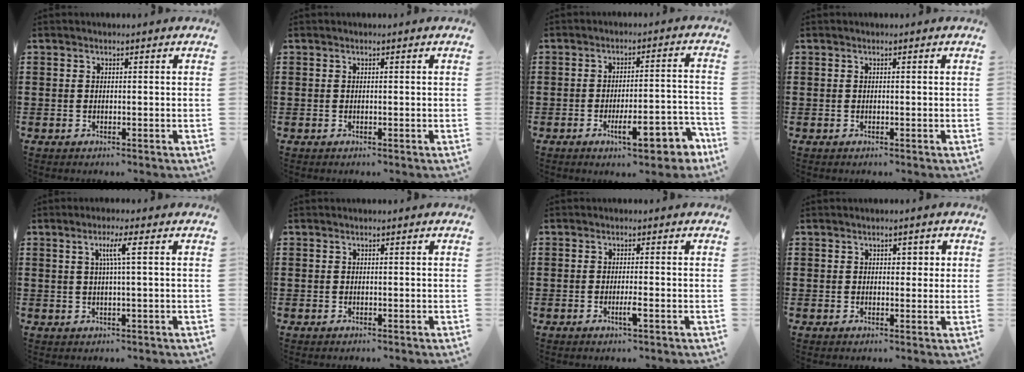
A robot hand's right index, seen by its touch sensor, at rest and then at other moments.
{"total": 0.0}
{"total": 9.5, "force": [-5.1, 2.6, 7.6], "torque": [-0.099, 0.000, -0.086]}
{"total": 0.0}
{"total": 3.7, "force": [0.9, -0.1, 3.6], "torque": [-0.071, 0.000, 0.010]}
{"total": 0.0}
{"total": 2.3, "force": [-1.0, -0.1, 2.1], "torque": [-0.041, -0.006, -0.020]}
{"total": 1.6, "force": [0.5, 1.2, 0.9], "torque": [-0.013, 0.005, 0.006]}